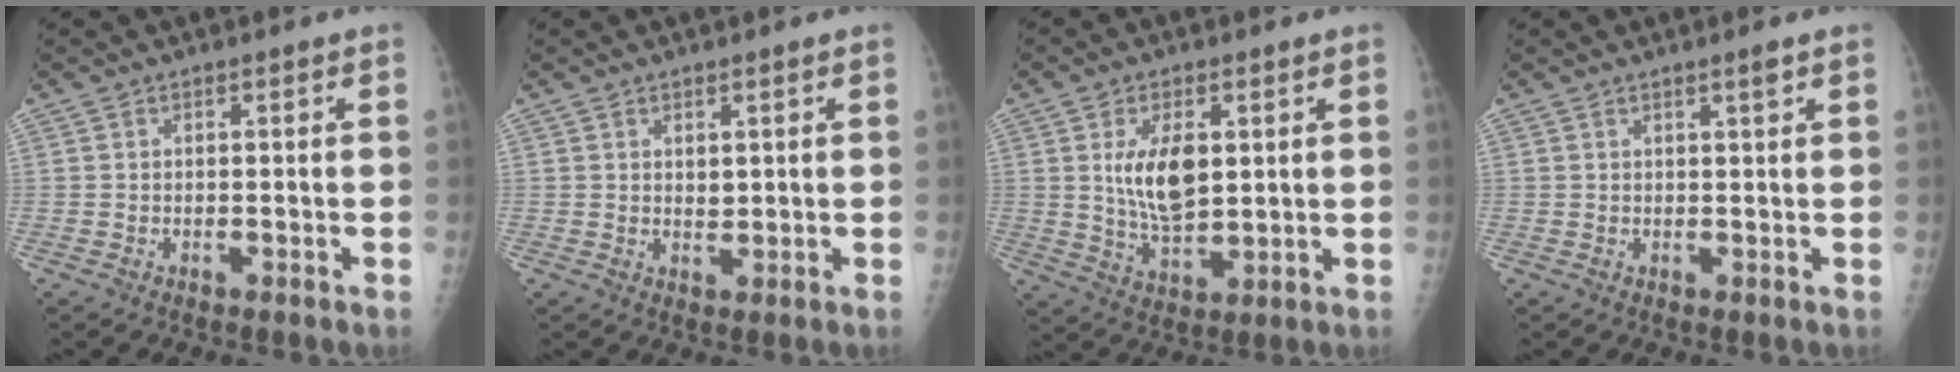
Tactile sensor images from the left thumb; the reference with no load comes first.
{"total": 1.9, "force": [0.8, 1.1, 1.4], "torque": [-0.017, -0.008, 0.016]}
{"total": 10.0, "force": [2.2, 5.2, 8.3], "torque": [-0.133, -0.017, 0.050]}
{"total": 1.4, "force": [0.9, -0.1, 1.0], "torque": [-0.015, -0.007, 0.016]}